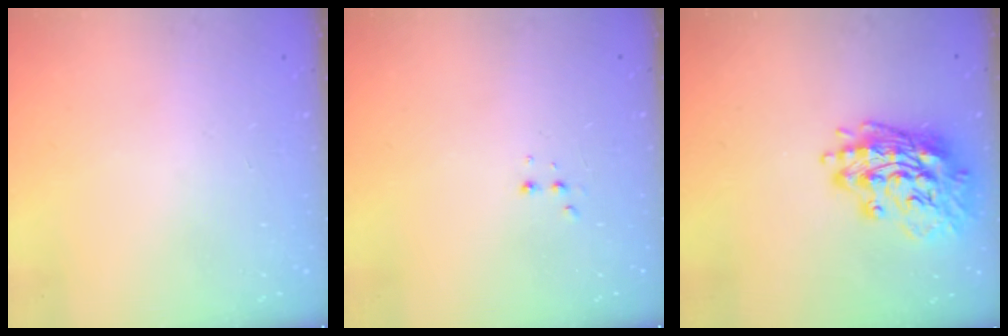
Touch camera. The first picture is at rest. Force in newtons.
{"total": 2.9, "press": 2.7, "slide": 1.0}
{"total": 17.1, "press": 16.9, "slide": 2.4}